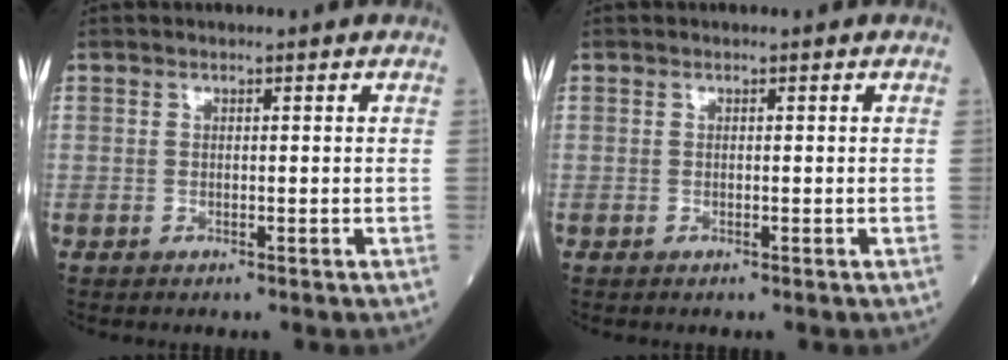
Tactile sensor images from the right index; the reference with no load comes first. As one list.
[{"total": 0.0}]